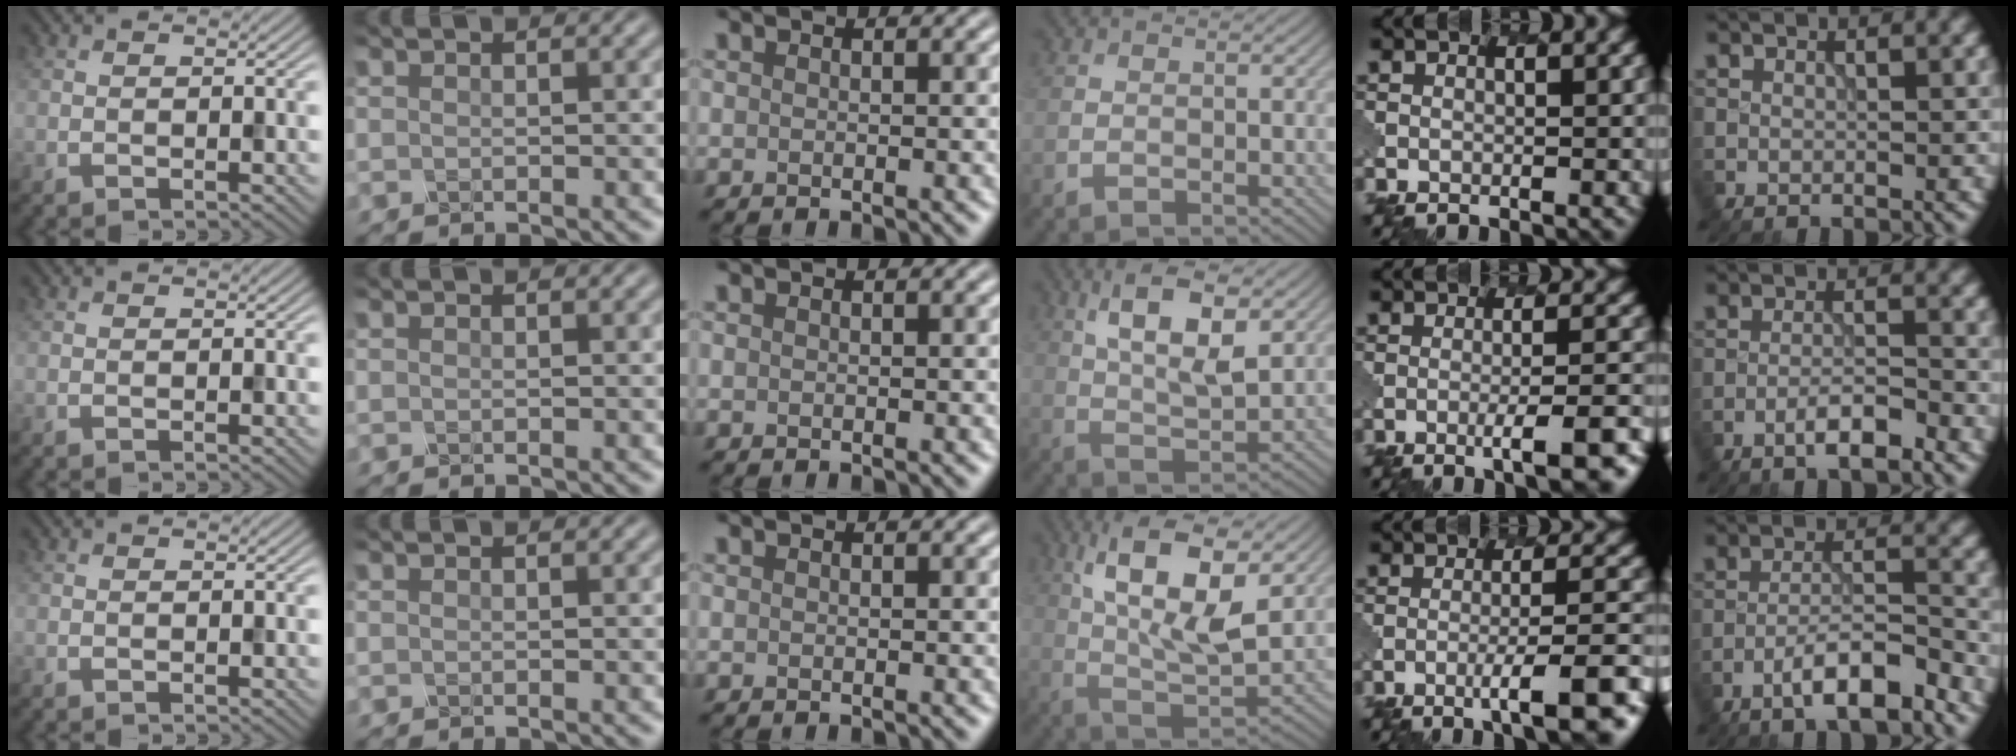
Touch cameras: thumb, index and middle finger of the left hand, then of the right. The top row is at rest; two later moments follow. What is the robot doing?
{"motion": "twist", "object": "rubiks cube"}